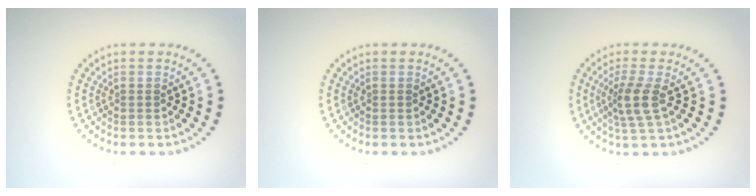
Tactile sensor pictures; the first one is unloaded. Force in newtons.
{"total": 0.0}
{"total": 2.8, "press": 2.2, "slide": 1.7}